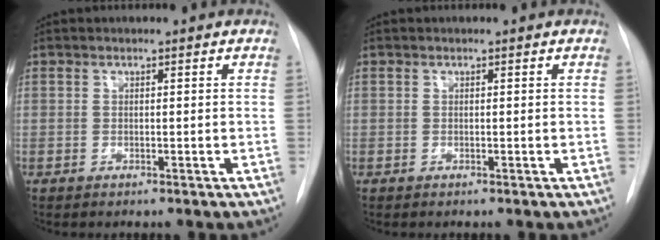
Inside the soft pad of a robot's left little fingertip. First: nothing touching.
{"total": 0.0}